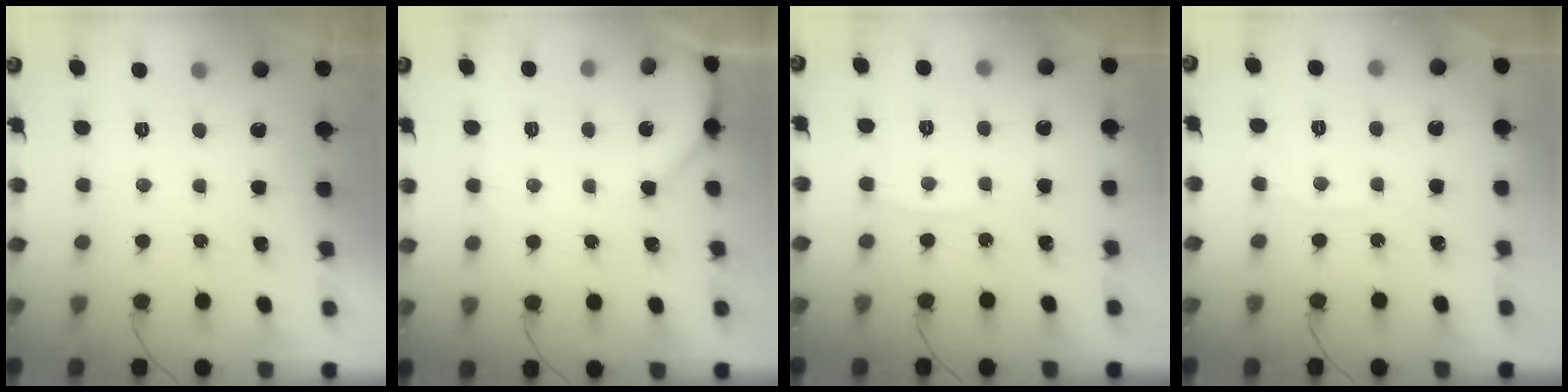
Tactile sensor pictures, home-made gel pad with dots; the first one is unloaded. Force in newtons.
{"total": 2.3, "press": 2.2, "slide": 0.4}
{"total": 5.0, "press": 5.0, "slide": 0.5}
{"total": 2.9, "press": 2.9, "slide": 0.1}